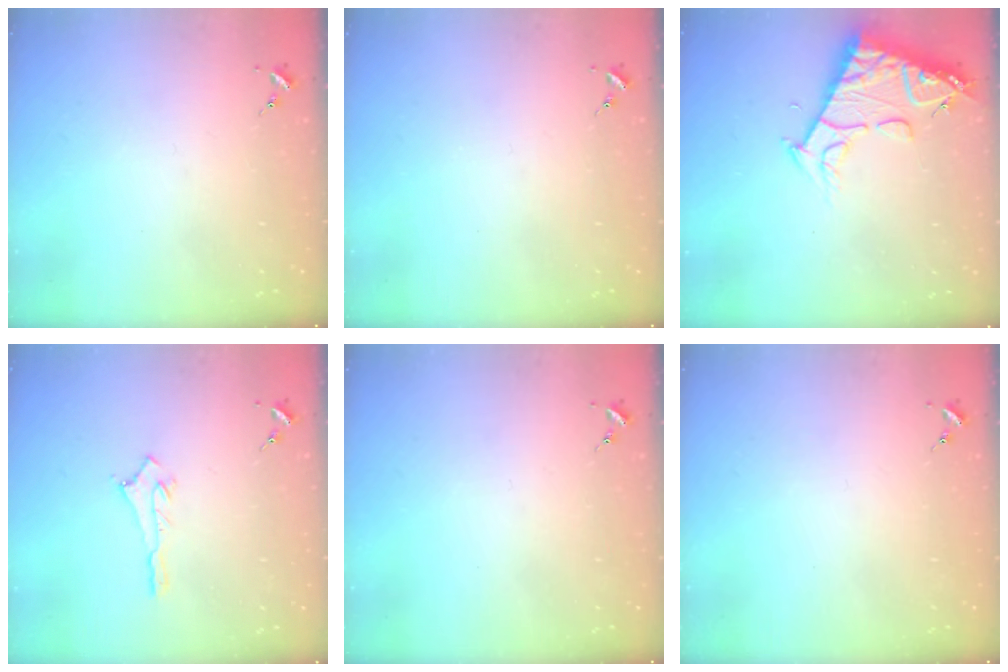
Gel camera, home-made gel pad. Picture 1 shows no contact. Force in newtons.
{"total": 0.0}
{"total": 13.2, "press": 13.1, "slide": 1.6}
{"total": 3.1, "press": 3.1, "slide": 0.0}
{"total": 0.0}
{"total": 0.0}